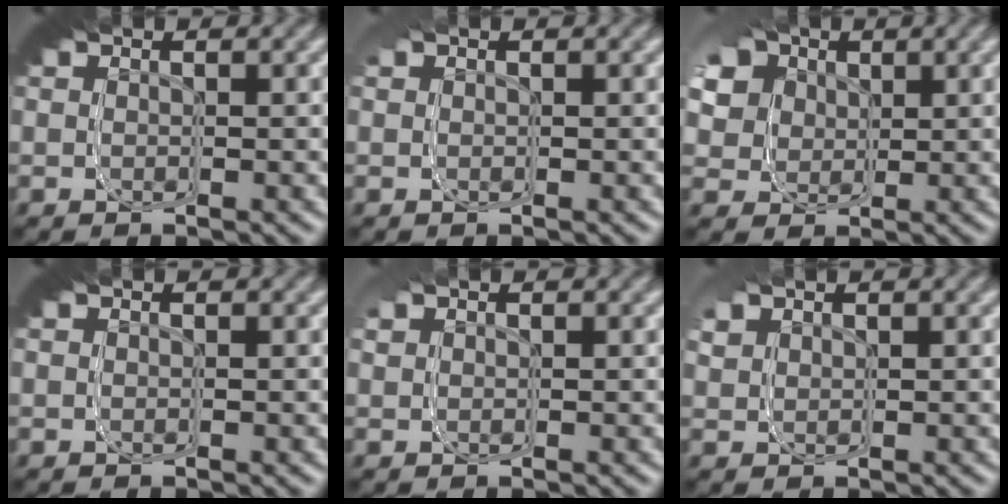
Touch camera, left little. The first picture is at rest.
{"total": 0.7, "force": [0.4, 0.5, 0.1], "torque": [-0.001, -0.001, 0.006]}
{"total": 9.0, "force": [1.3, 7.2, 5.2], "torque": [-0.085, 0.007, 0.003]}
{"total": 0.0}
{"total": 1.3, "force": [0.8, 0.9, 0.4], "torque": [-0.010, 0.000, 0.012]}
{"total": 4.3, "force": [1.8, 3.4, 1.8], "torque": [-0.044, 0.007, 0.019]}